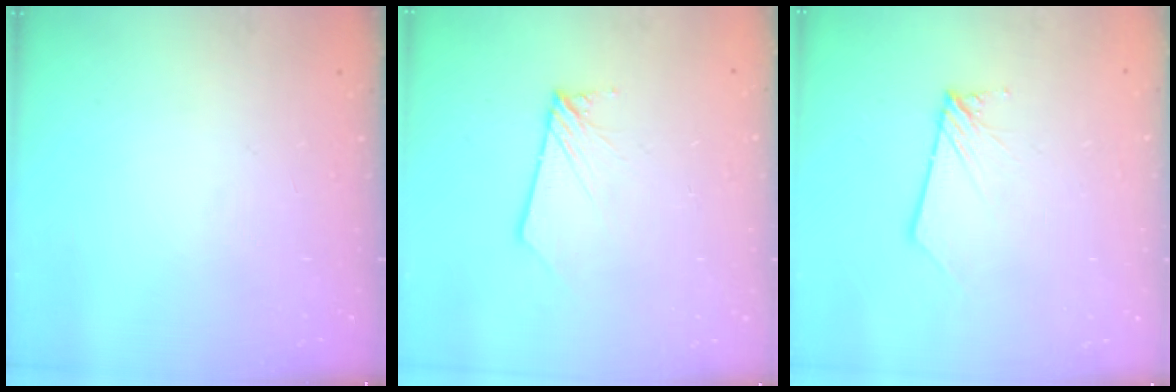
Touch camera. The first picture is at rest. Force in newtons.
{"total": 2.8, "press": 2.8, "slide": 0.3}
{"total": 2.7, "press": 2.7, "slide": 0.2}